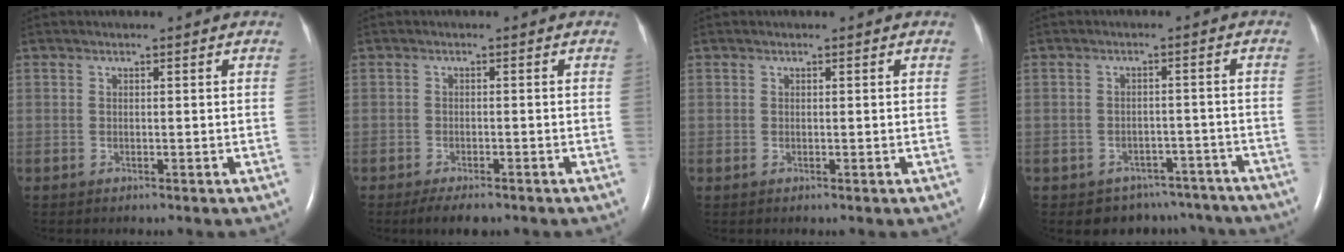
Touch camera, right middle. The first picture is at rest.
{"total": 3.5, "force": [-2.6, 1.0, 2.0], "torque": [-0.037, -0.006, -0.036]}
{"total": 0.0}
{"total": 9.3, "force": [-7.8, 5.1, 0.5], "torque": [0.000, 0.028, -0.077]}